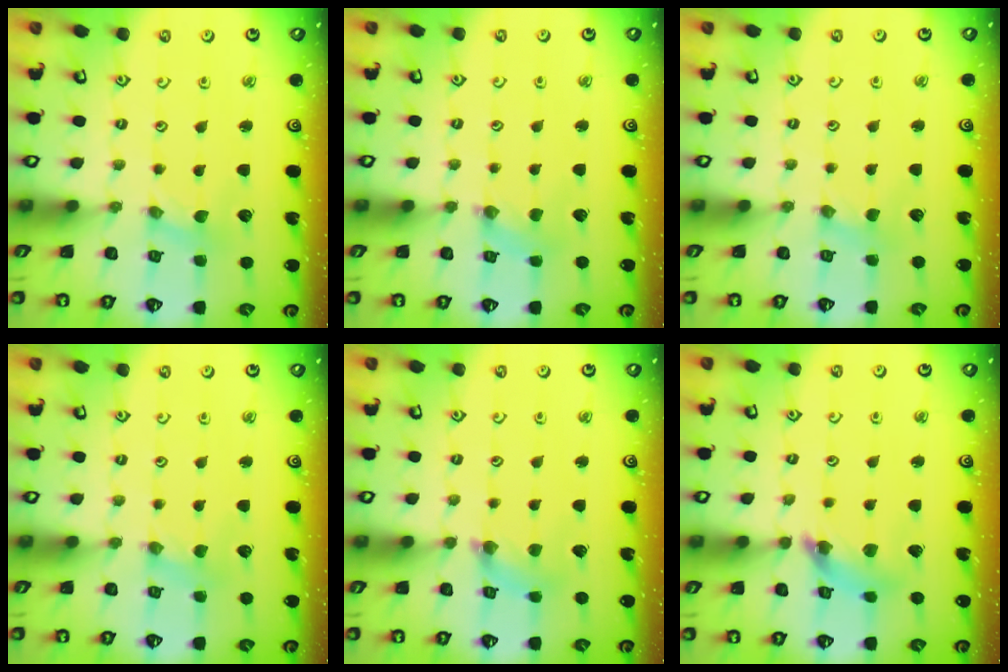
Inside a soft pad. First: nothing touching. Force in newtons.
{"total": 1.5, "press": 1.4, "slide": 0.2}
{"total": 1.0, "press": 1.0, "slide": 0.1}
{"total": 1.5, "press": 1.5, "slide": 0.4}
{"total": 3.3, "press": 3.3, "slide": 0.3}
{"total": 9.1, "press": 9.1, "slide": 0.8}